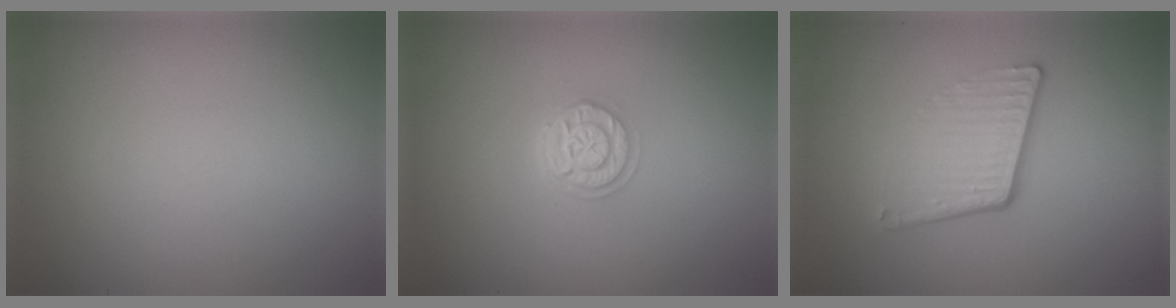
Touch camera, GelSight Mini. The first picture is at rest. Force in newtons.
{"total": 2.6, "press": 2.1, "slide": 1.5}
{"total": 4.2, "press": 2.7, "slide": 3.2}